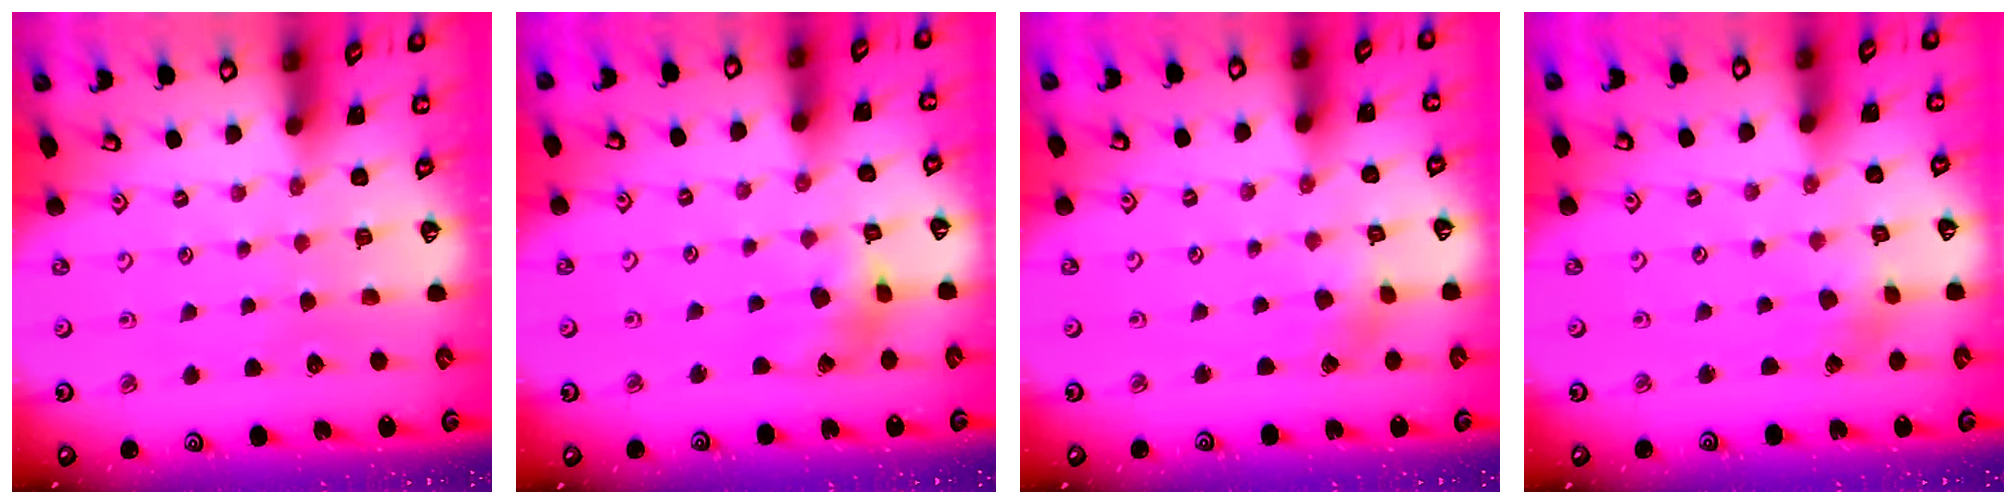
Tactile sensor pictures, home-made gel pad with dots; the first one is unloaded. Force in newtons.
{"total": 7.7, "press": 7.7, "slide": 0.9}
{"total": 2.0, "press": 2.0, "slide": 0.1}
{"total": 1.9, "press": 1.9, "slide": 0.2}